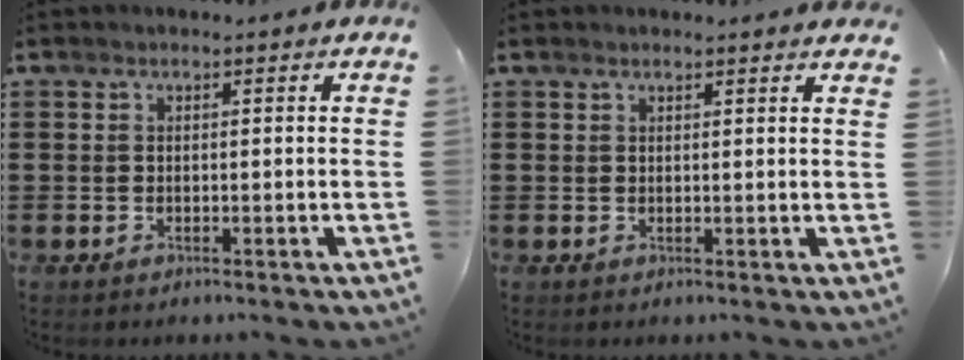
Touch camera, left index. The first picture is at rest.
{"total": 1.2, "force": [1.1, 0.0, 0.4], "torque": [-0.010, -0.001, 0.021]}